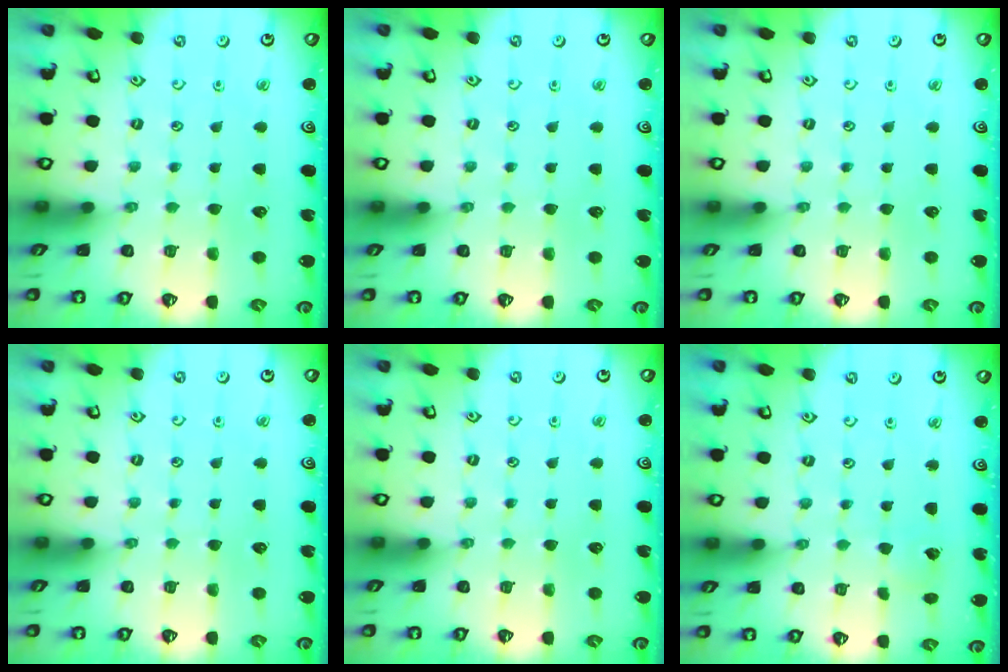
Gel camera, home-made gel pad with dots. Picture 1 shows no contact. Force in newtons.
{"total": 0.0}
{"total": 0.0}
{"total": 0.0}
{"total": 0.0}
{"total": 2.8, "press": 2.8, "slide": 0.3}